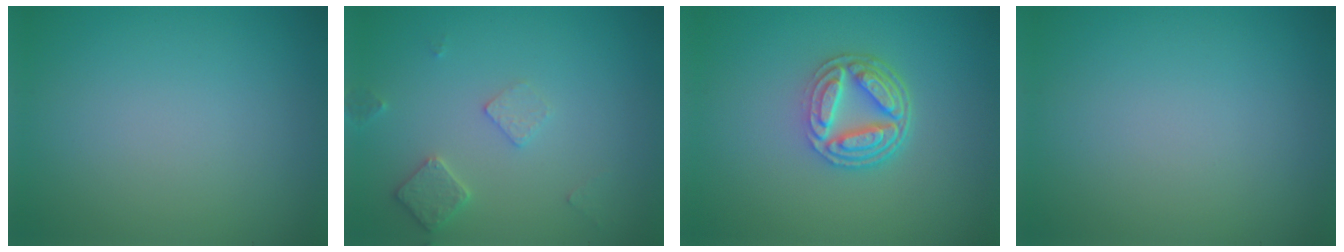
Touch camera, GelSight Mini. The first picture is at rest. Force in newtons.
{"total": 2.1, "press": 2.1, "slide": 0.3}
{"total": 4.8, "press": 3.4, "slide": 3.5}
{"total": 0.0}